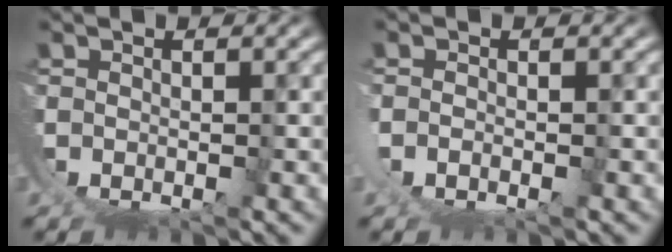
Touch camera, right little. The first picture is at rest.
{"total": 1.1, "force": [-0.2, -0.3, 1.0], "torque": [-0.028, -0.006, -0.001]}